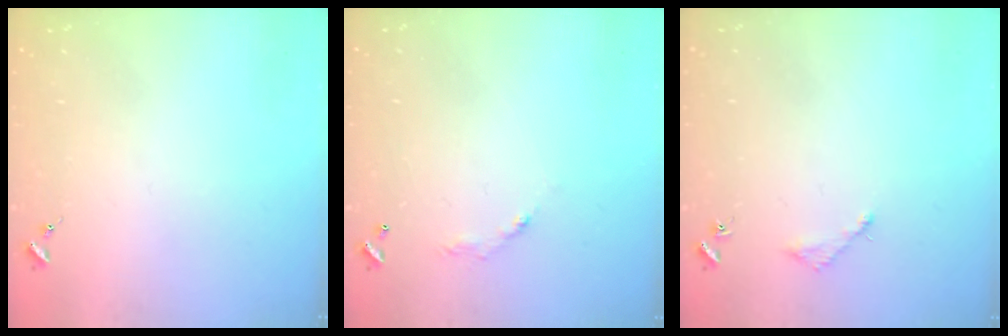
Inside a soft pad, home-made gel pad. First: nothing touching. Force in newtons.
{"total": 5.7, "press": 5.7, "slide": 0.4}
{"total": 3.0, "press": 3.0, "slide": 0.4}